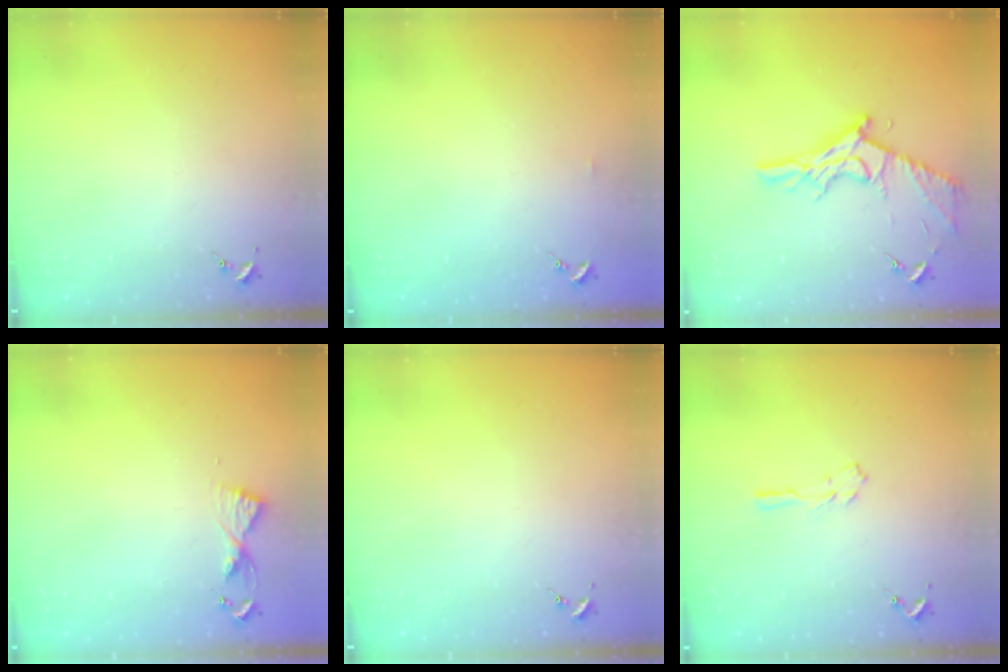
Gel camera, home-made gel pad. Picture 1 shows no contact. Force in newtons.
{"total": 3.2, "press": 3.2, "slide": 0.4}
{"total": 13.9, "press": 13.9, "slide": 0.7}
{"total": 5.5, "press": 5.4, "slide": 0.6}
{"total": 0.0}
{"total": 3.5, "press": 3.5, "slide": 0.4}